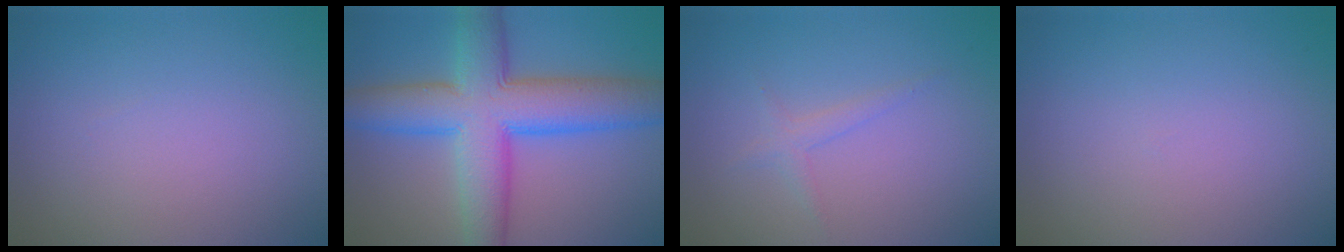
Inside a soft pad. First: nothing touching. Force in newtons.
{"total": 10.4, "press": 10.4, "slide": 0.4}
{"total": 1.2, "press": 1.2, "slide": 0.0}
{"total": 0.0}